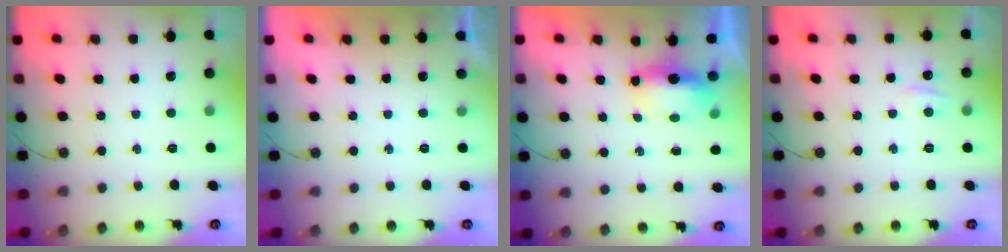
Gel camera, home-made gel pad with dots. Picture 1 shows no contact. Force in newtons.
{"total": 0.0}
{"total": 7.0, "press": 6.1, "slide": 3.3}
{"total": 4.9, "press": 4.8, "slide": 0.6}